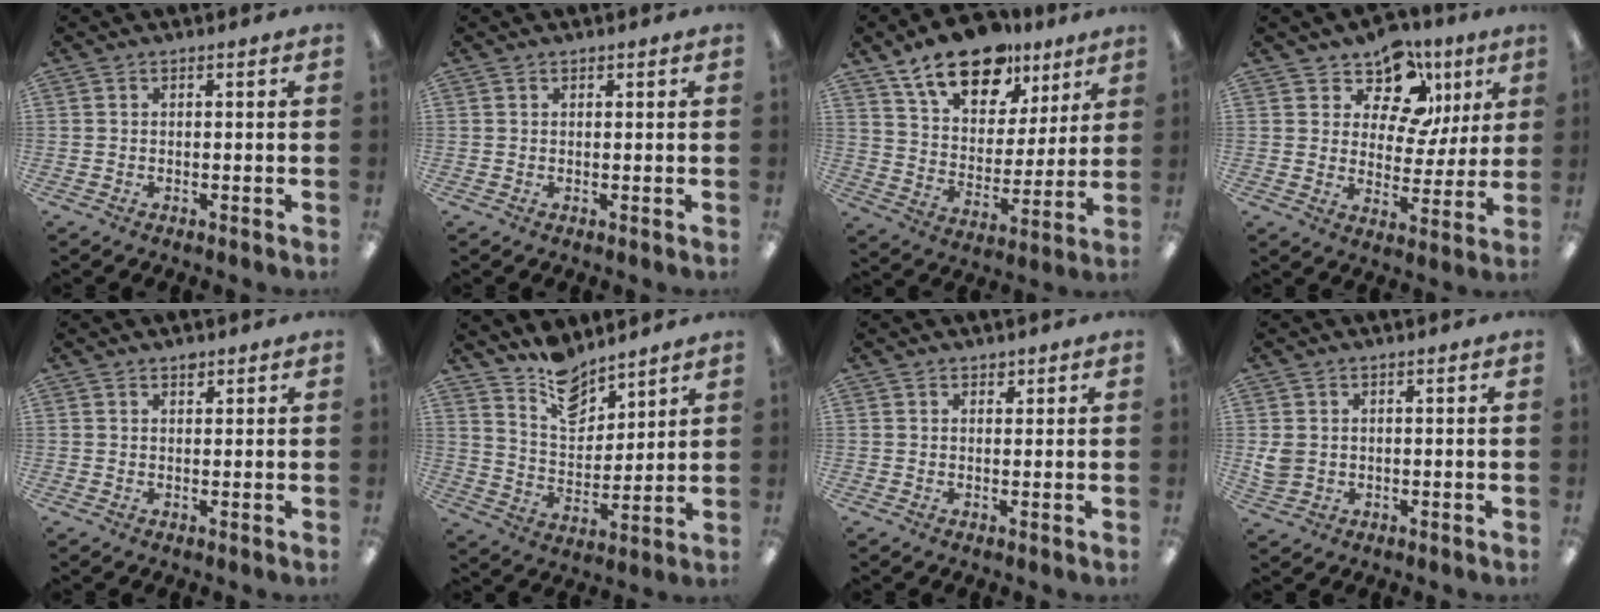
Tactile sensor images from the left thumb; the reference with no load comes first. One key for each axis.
{"total": 0.7, "fx": 0.5, "fy": 0.4, "fz": 0.1, "tx": -0.002, "ty": 0.002, "tz": 0.010}
{"total": 18.3, "fx": 12.7, "fy": 9.6, "fz": 9.1, "tx": -0.154, "ty": -0.067, "tz": 0.225}
{"total": 12.3, "fx": 8.4, "fy": 7.3, "fz": 5.2, "tx": -0.084, "ty": -0.057, "tz": 0.152}
{"total": 1.7, "fx": 1.4, "fy": 0.9, "fz": 0.6, "tx": 0.004, "ty": -0.006, "tz": 0.023}
{"total": 11.3, "fx": 9.2, "fy": 5.3, "fz": 3.8, "tx": -0.062, "ty": -0.064, "tz": 0.172}
{"total": 1.5, "fx": 1.2, "fy": 0.9, "fz": 0.2, "tx": 0.003, "ty": -0.002, "tz": 0.020}
{"total": 3.7, "fx": 0.8, "fy": 3.2, "fz": 1.6, "tx": -0.024, "ty": 0.003, "tz": 0.017}